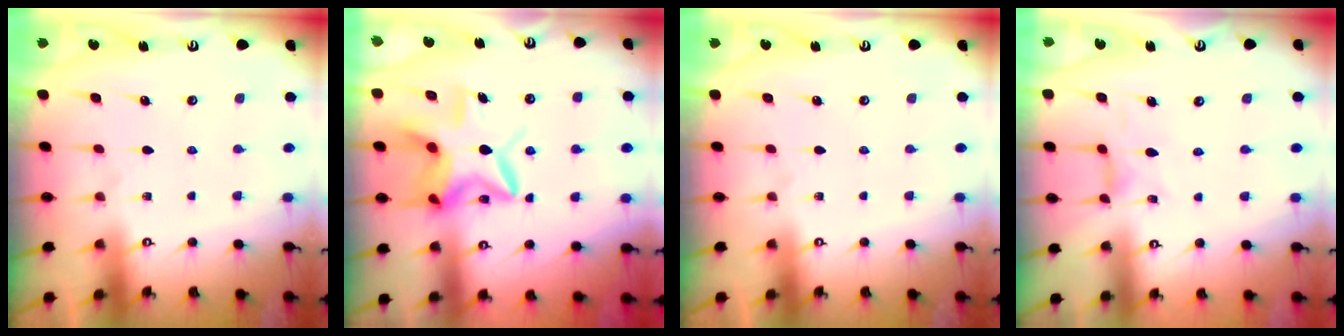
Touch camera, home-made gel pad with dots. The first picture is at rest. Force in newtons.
{"total": 12.8, "press": 12.7, "slide": 1.8}
{"total": 0.0}
{"total": 2.3, "press": 2.3, "slide": 0.5}